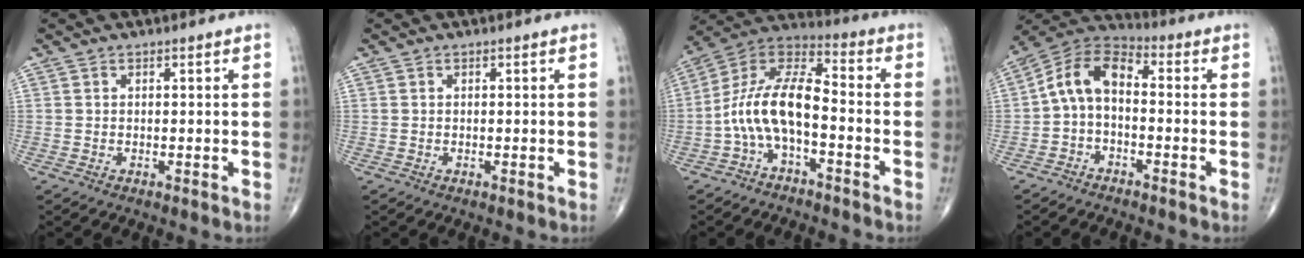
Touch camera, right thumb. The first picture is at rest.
{"total": 0.0}
{"total": 12.5, "force": [-3.6, 5.4, 10.7], "torque": [-0.206, 0.065, -0.076]}
{"total": 9.1, "force": [-0.8, 5.4, 7.3], "torque": [-0.124, 0.036, -0.032]}